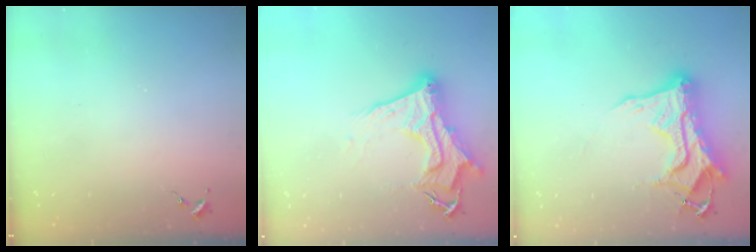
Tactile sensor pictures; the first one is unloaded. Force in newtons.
{"total": 17.1, "press": 17.1, "slide": 1.6}
{"total": 20.5, "press": 20.4, "slide": 2.1}